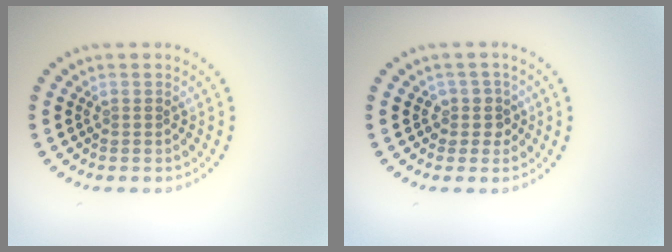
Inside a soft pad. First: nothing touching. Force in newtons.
{"total": 1.8, "press": 1.5, "slide": 1.0}